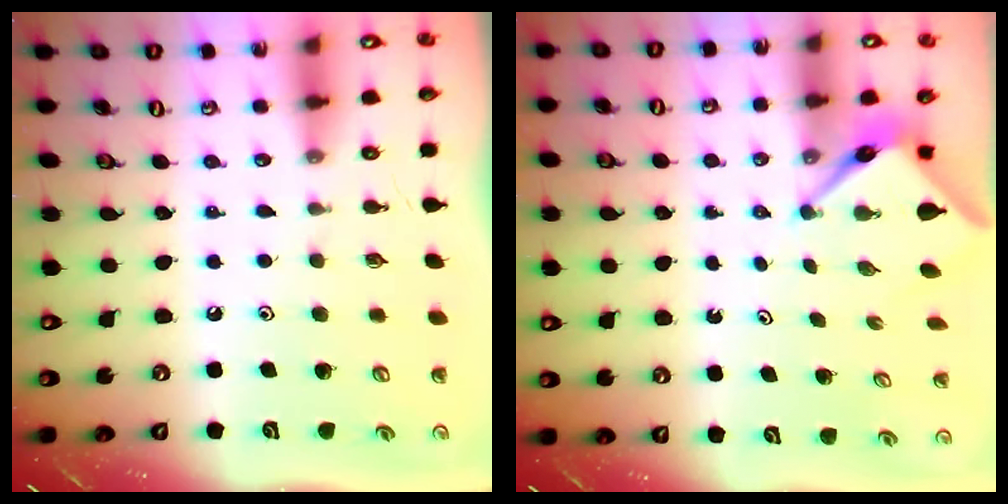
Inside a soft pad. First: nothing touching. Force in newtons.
{"total": 4.0, "press": 3.9, "slide": 0.2}